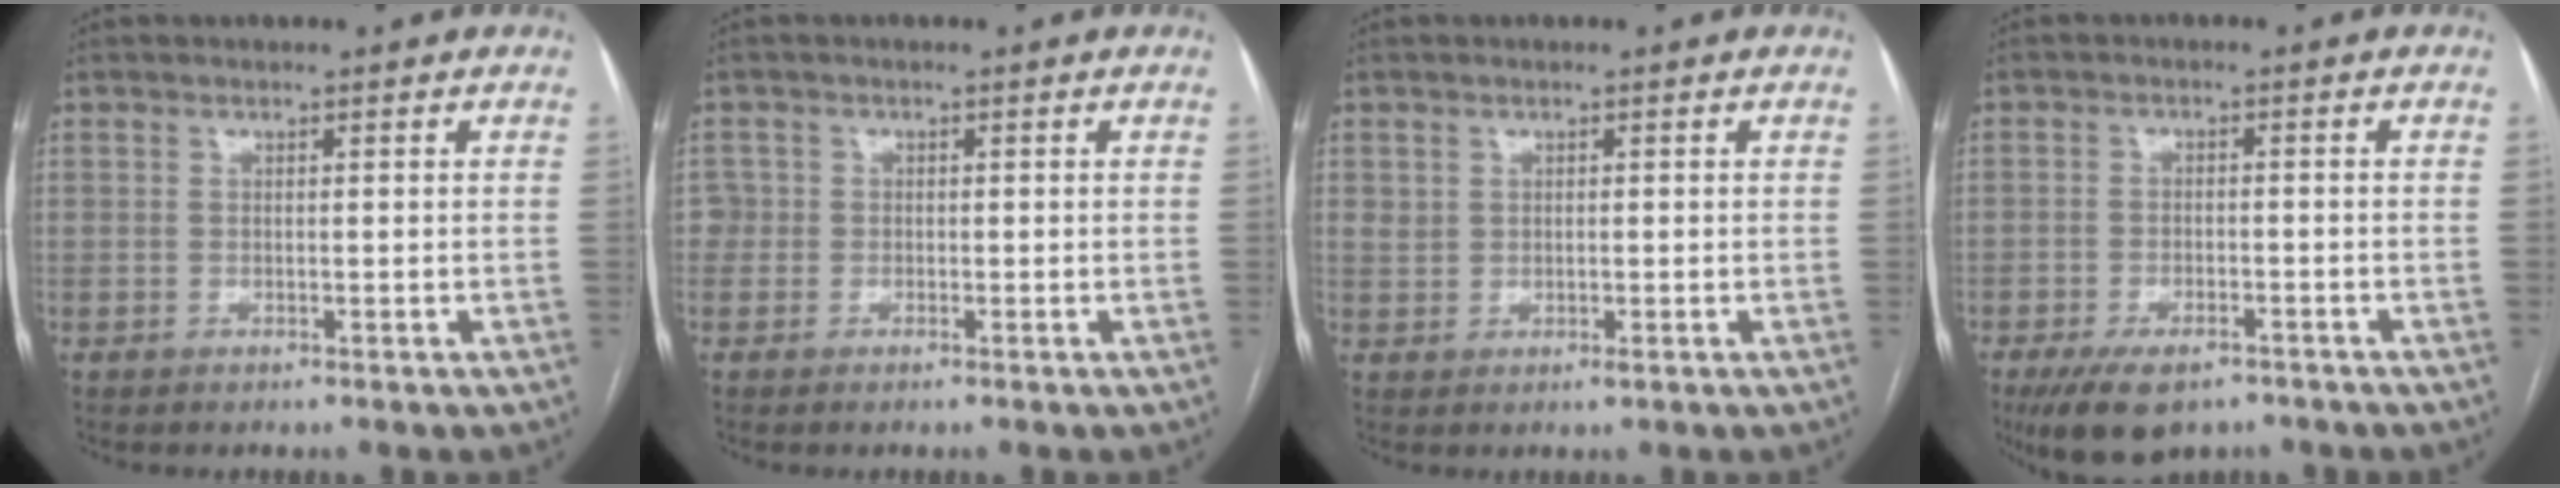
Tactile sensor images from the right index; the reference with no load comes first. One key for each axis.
{"total": 1.7, "fx": -0.3, "fy": 1.7, "fz": 0.0, "tx": 0.014, "ty": 0.007, "tz": -0.011}
{"total": 1.9, "fx": 0.5, "fy": 1.5, "fz": 1.1, "tx": -0.025, "ty": 0.001, "tz": 0.013}
{"total": 8.1, "fx": -5.8, "fy": 3.6, "fz": 4.4, "tx": -0.075, "ty": -0.006, "tz": -0.093}